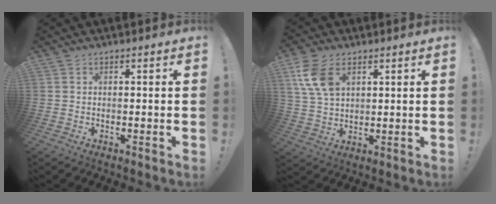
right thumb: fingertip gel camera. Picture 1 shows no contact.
{"total": 11.0, "force": [4.8, 6.8, 7.2], "torque": [-0.142, -0.008, 0.095]}